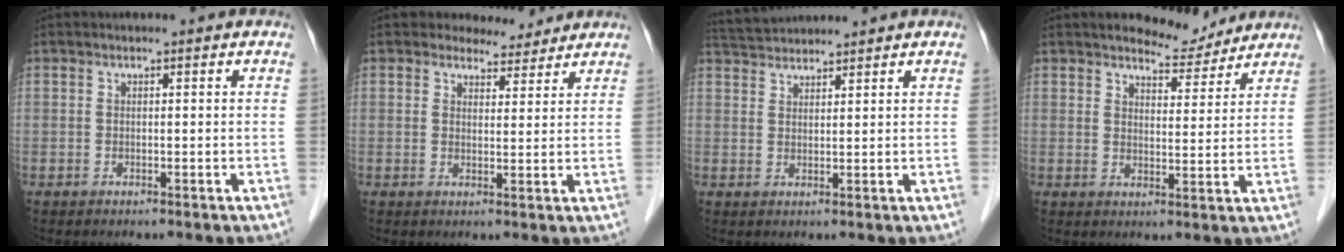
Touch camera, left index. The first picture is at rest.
{"total": 4.2, "force": [3.9, 1.7, 0.1], "torque": [0.002, -0.003, 0.047]}
{"total": 4.9, "force": [4.9, 0.1, 0.6], "torque": [-0.017, 0.032, 0.090]}
{"total": 5.8, "force": [5.5, 1.5, 0.7], "torque": [-0.011, -0.009, 0.078]}